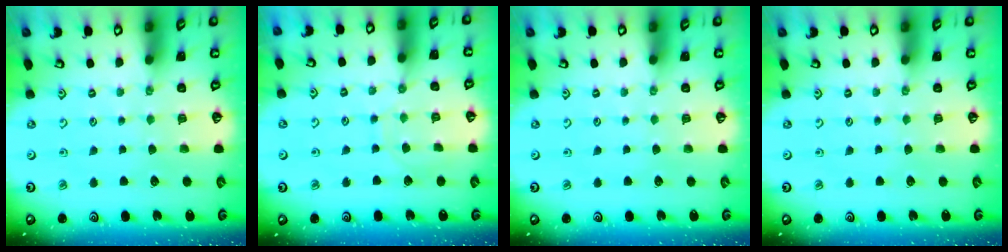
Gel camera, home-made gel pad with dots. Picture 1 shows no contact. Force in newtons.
{"total": 6.3, "press": 6.3, "slide": 0.3}
{"total": 0.0}
{"total": 0.0}